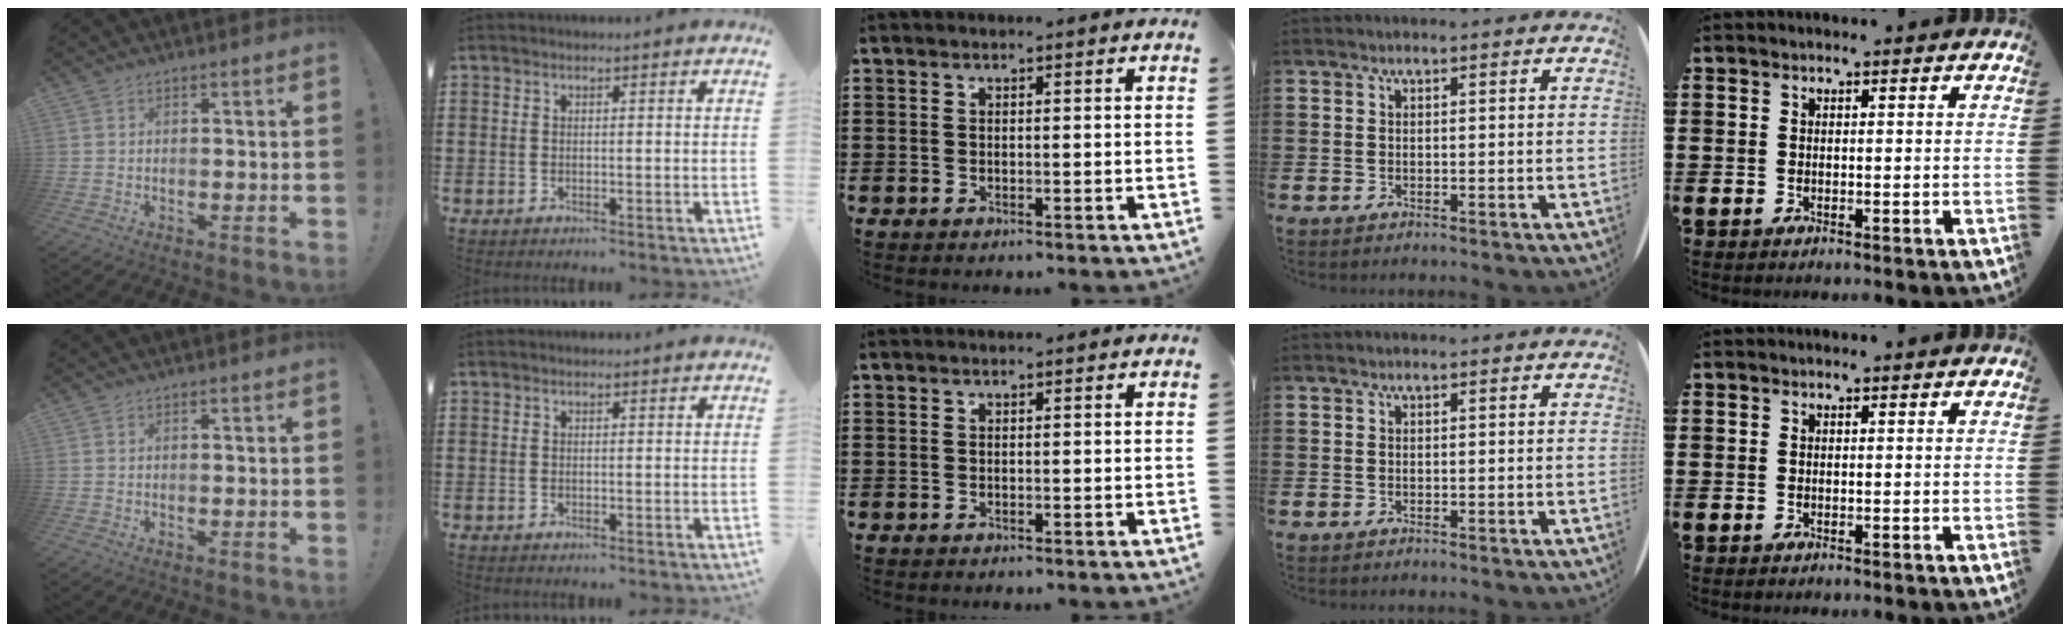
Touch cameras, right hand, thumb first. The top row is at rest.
{}